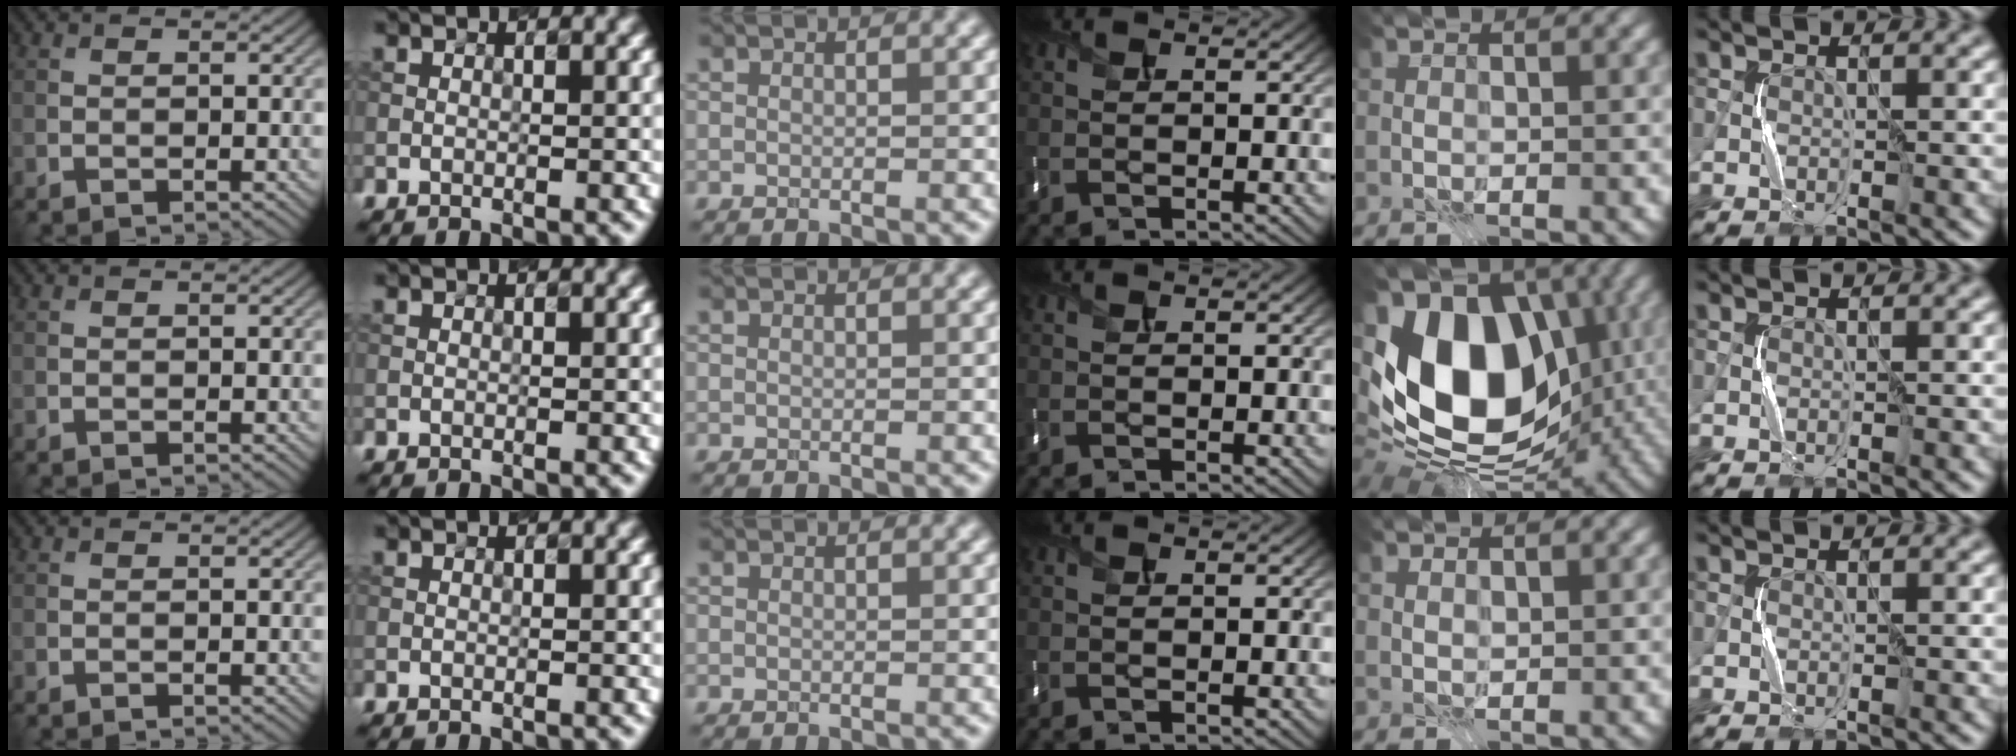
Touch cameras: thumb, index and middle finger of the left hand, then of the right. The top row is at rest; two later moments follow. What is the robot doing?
{"motion": "press", "object": "mouse"}